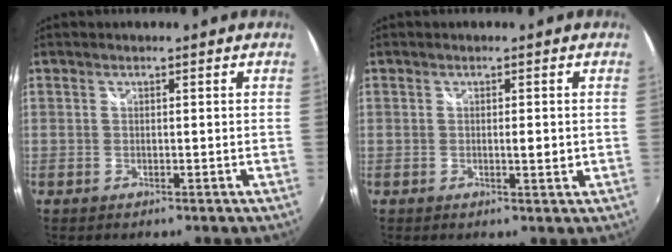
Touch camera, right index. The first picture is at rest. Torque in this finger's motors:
{"motor_torque": [1.63, 0.50, 0.14, 0.04]}